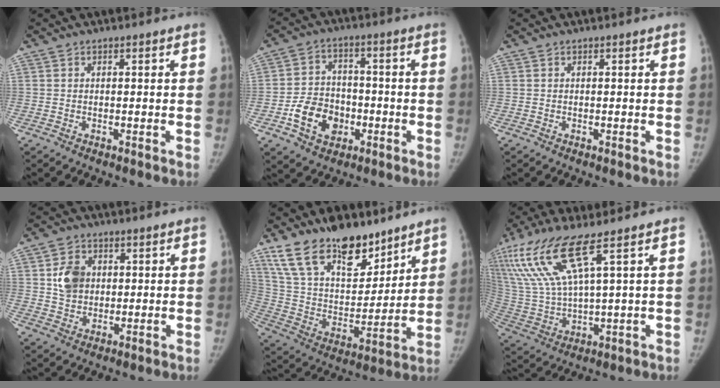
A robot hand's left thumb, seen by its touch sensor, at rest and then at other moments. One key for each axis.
{"total": 10.7, "fx": -3.8, "fy": 8.1, "fz": 5.8, "tx": -0.075, "ty": 0.023, "tz": -0.067}
{"total": 0.0}
{"total": 6.8, "fx": 1.4, "fy": 5.5, "fz": 3.7, "tx": -0.045, "ty": -0.008, "tz": 0.027}
{"total": 21.7, "fx": 15.6, "fy": 10.3, "fz": 11.1, "tx": -0.153, "ty": -0.074, "tz": 0.281}
{"total": 15.9, "fx": 8.5, "fy": 3.1, "fz": 13.1, "tx": -0.308, "ty": -0.029, "tz": 0.180}